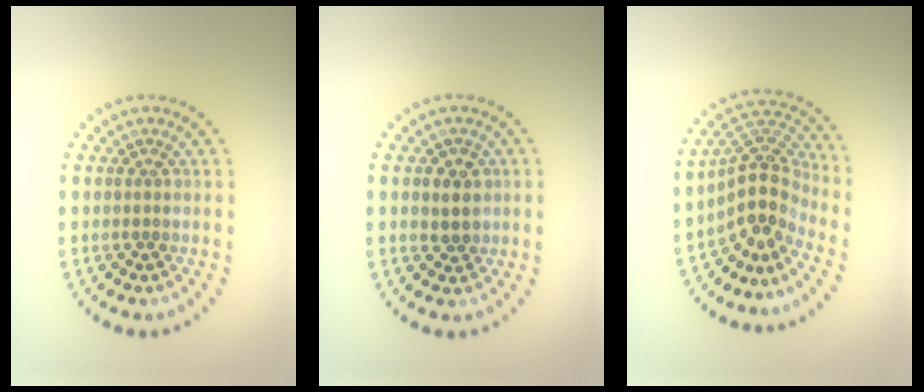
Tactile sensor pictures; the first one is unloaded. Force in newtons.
{"total": 1.9, "press": 1.7, "slide": 0.7}
{"total": 4.2, "press": 3.0, "slide": 2.9}